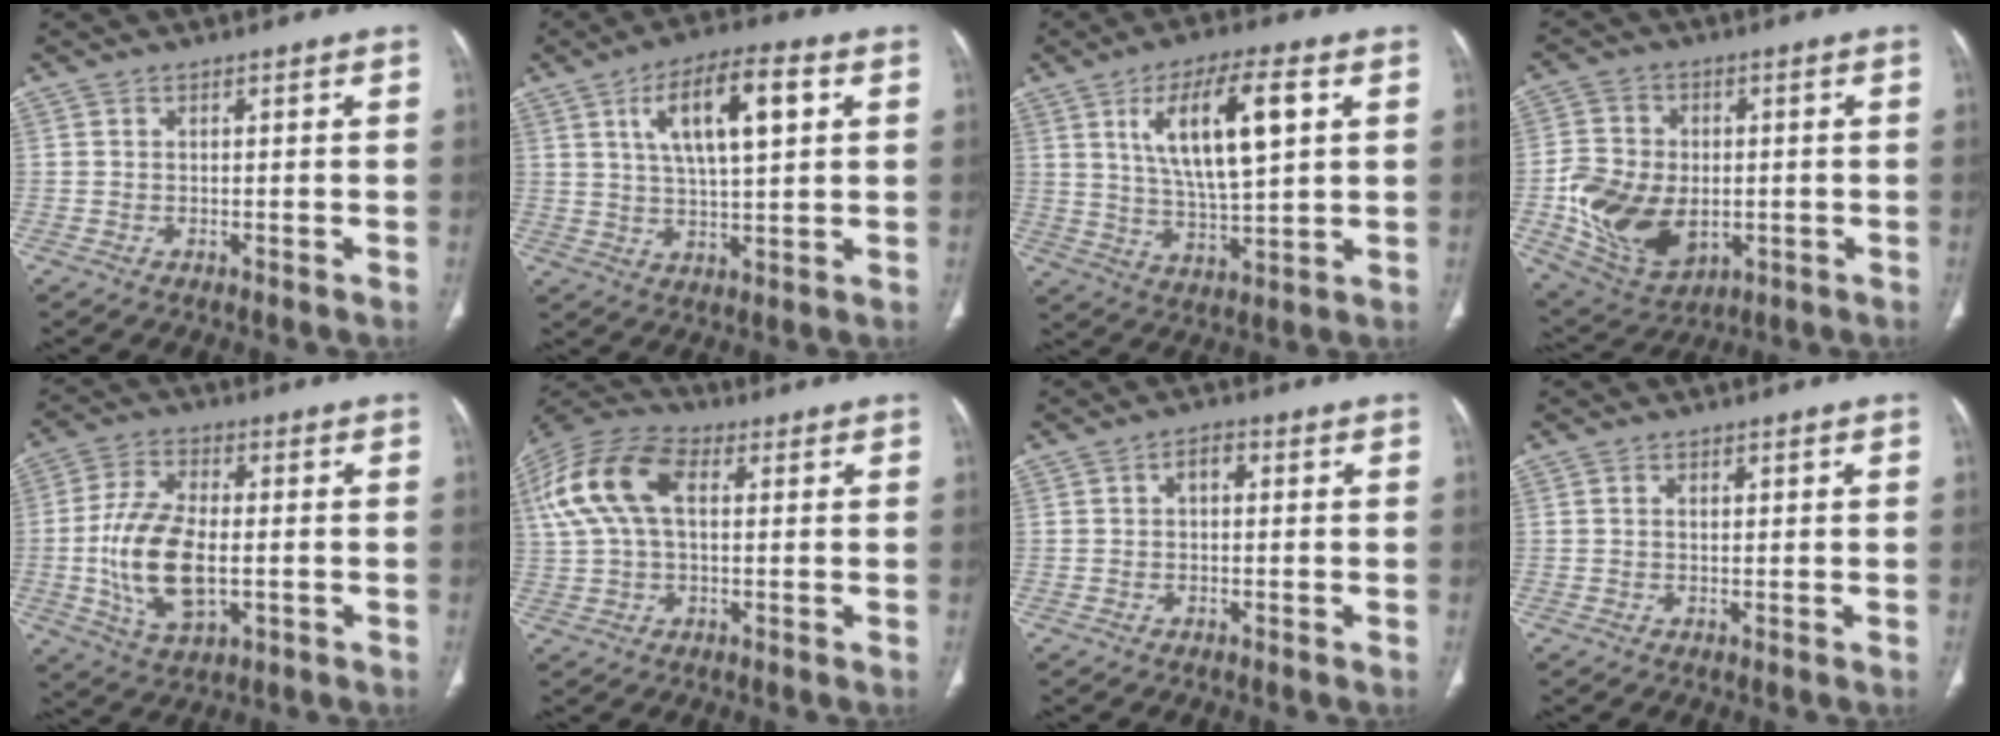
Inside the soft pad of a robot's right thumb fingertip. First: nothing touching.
{"total": 13.1, "force": [4.4, 4.5, 11.5], "torque": [-0.185, 0.000, 0.073]}
{"total": 15.0, "force": [4.8, 4.8, 13.4], "torque": [-0.229, -0.009, 0.087]}
{"total": 15.5, "force": [-2.4, 11.0, 10.6], "torque": [-0.171, -0.001, -0.025]}
{"total": 14.3, "force": [-1.8, 7.3, 12.2], "torque": [-0.240, 0.000, -0.027]}
{"total": 14.1, "force": [3.3, 8.1, 11.0], "torque": [-0.239, 0.033, 0.059]}
{"total": 2.4, "force": [0.3, 1.4, 1.9], "torque": [-0.022, 0.011, -0.001]}
{"total": 0.9, "force": [0.4, 0.5, 0.6], "torque": [-0.014, 0.002, 0.007]}